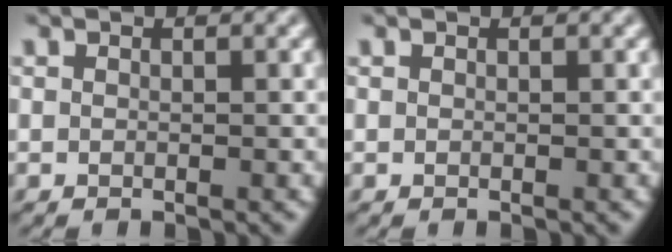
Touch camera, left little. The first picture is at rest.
{"total": 0.0}